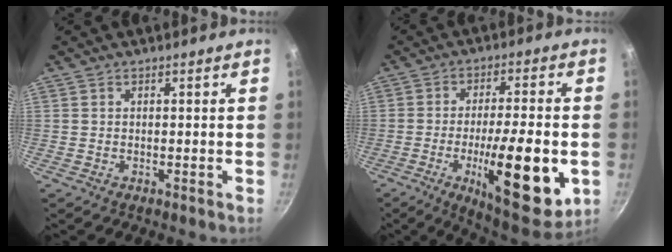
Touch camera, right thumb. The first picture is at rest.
{"total": 19.6, "force": [-5.1, 5.7, 18.0], "torque": [-0.247, 0.009, -0.071]}